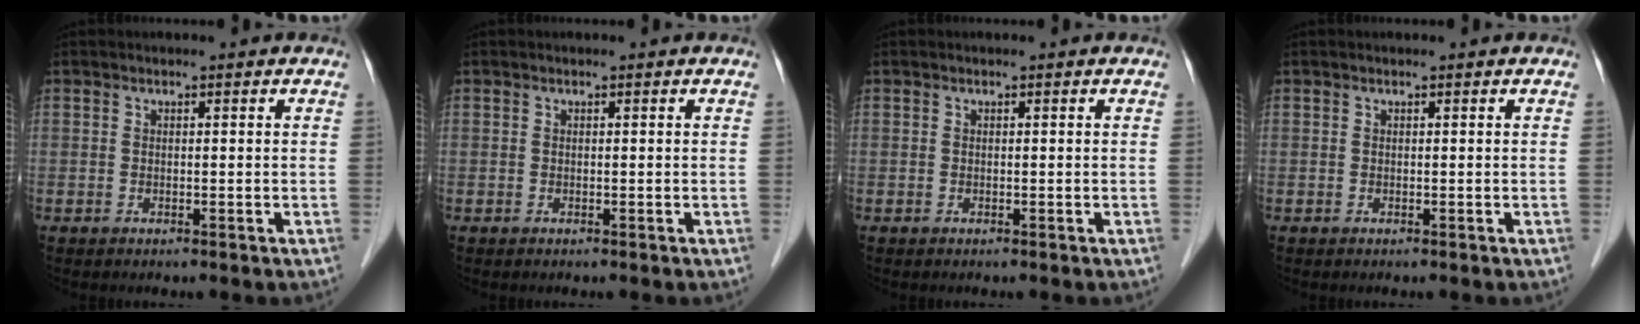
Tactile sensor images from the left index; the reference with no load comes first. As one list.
[{"total": 0.0}, {"total": 0.0}, {"total": 0.0}]